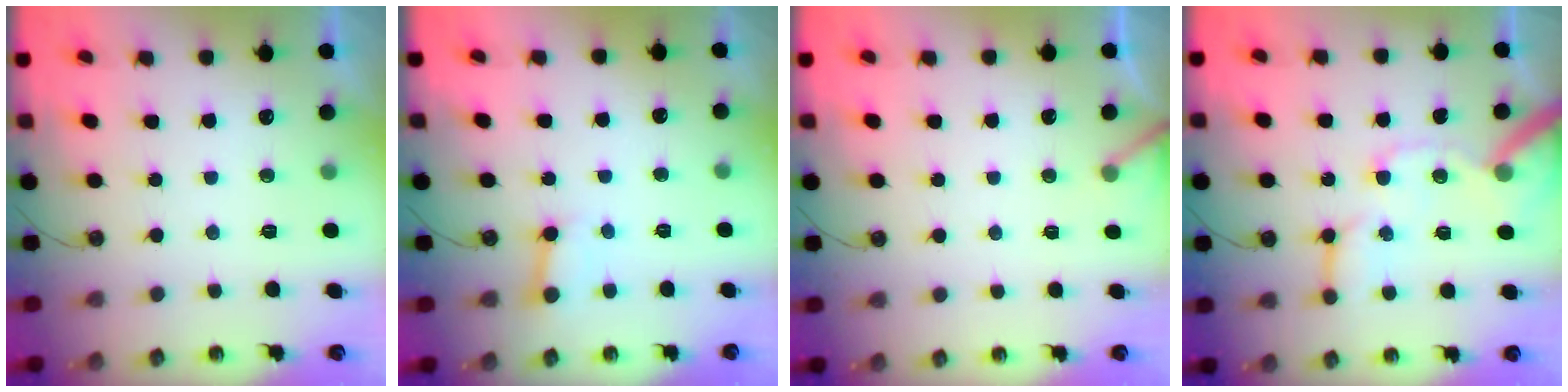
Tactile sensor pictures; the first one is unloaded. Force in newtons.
{"total": 3.3, "press": 3.3, "slide": 0.2}
{"total": 3.4, "press": 3.3, "slide": 0.3}
{"total": 14.7, "press": 14.5, "slide": 1.9}